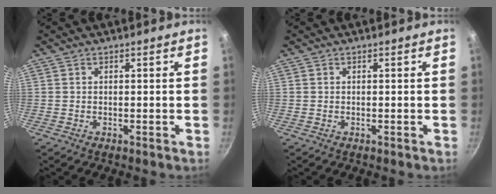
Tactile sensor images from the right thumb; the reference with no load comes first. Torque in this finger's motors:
{"motor_torque": [0.00, 0.00, 0.02, 0.02, 0.00]}